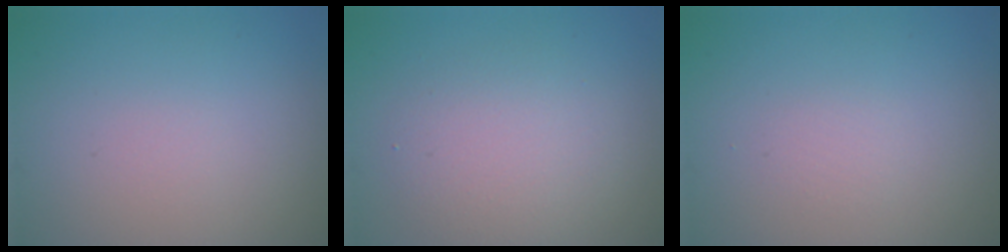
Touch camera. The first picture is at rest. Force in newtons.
{"total": 3.5, "press": 3.5, "slide": 0.1}
{"total": 0.7, "press": 0.7, "slide": 0.1}